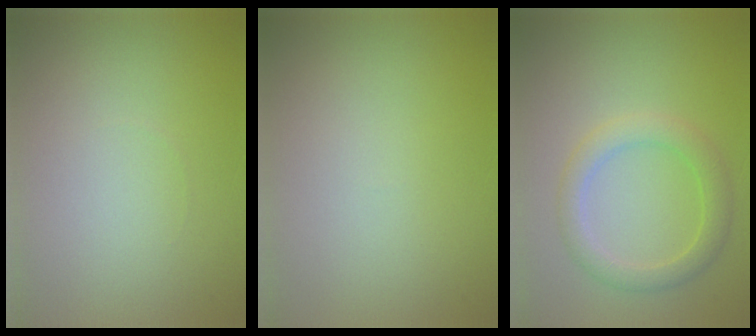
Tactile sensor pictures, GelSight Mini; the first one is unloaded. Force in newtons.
{"total": 0.0}
{"total": 2.9, "press": 2.9, "slide": 0.1}